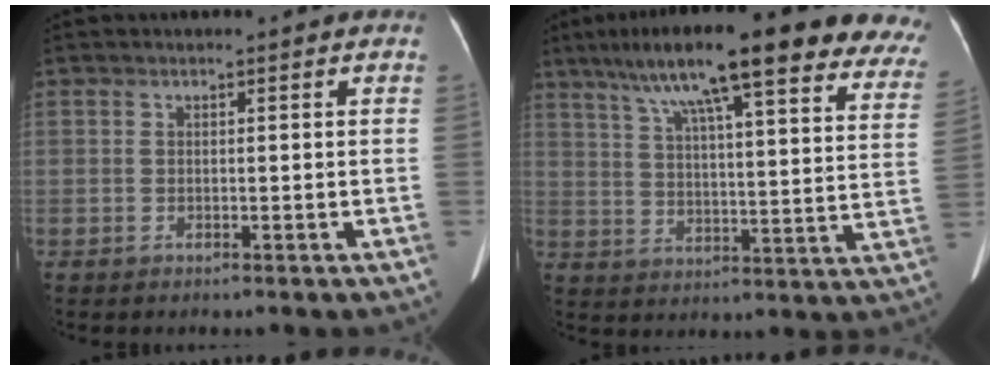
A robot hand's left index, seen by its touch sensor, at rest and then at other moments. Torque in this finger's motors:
{"motor_torque": [0.27, -1.87, 1.03, 0.21]}